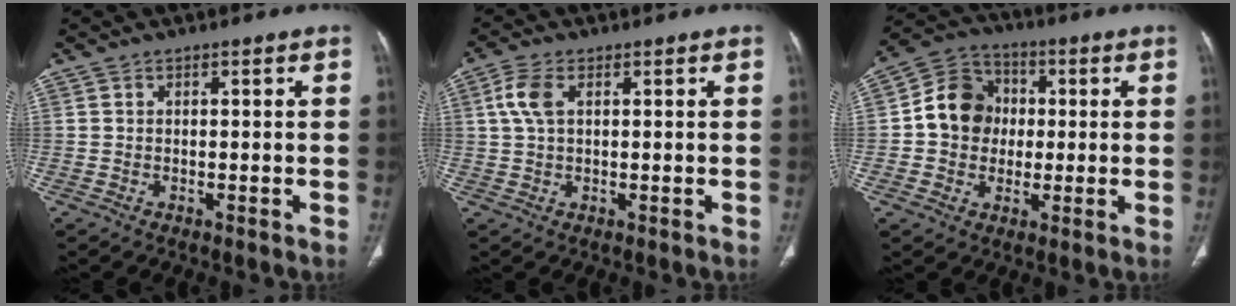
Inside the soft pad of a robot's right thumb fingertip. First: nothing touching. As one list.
[{"total": 4.9, "force": [1.4, 2.6, 3.9], "torque": [-0.100, 0.013, 0.026]}, {"total": 11.0, "force": [0.3, 9.8, 5.1], "torque": [-0.059, 0.024, -0.004]}]